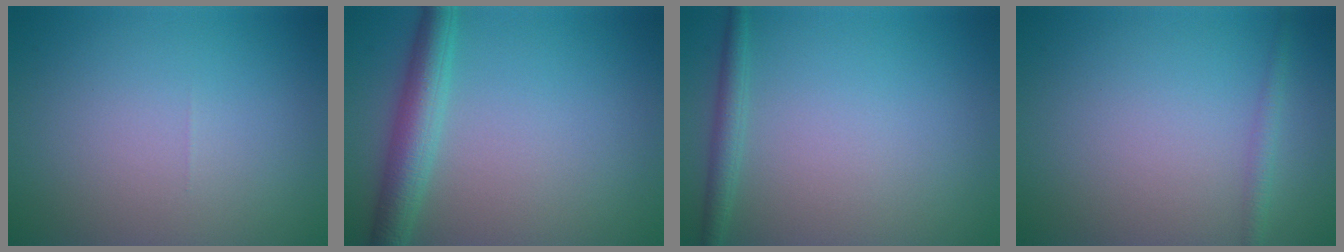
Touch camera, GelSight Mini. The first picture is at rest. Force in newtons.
{"total": 4.2, "press": 4.2, "slide": 0.1}
{"total": 1.8, "press": 1.8, "slide": 0.1}
{"total": 1.2, "press": 1.2, "slide": 0.1}